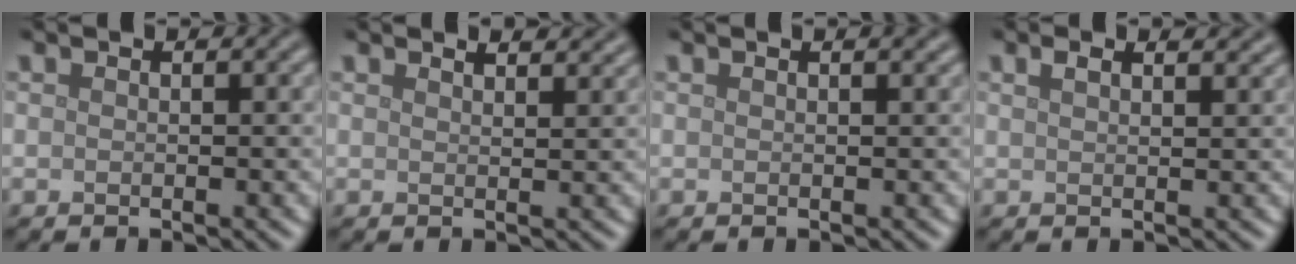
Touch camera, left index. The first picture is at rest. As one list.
[{"total": 2.5, "force": [2.2, 0.7, 1.0], "torque": [-0.008, 0.008, 0.022]}, {"total": 1.1, "force": [0.7, 0.3, 0.8], "torque": [-0.008, 0.003, 0.009]}, {"total": 2.8, "force": [2.1, 1.0, 1.6], "torque": [-0.018, 0.011, 0.024]}]